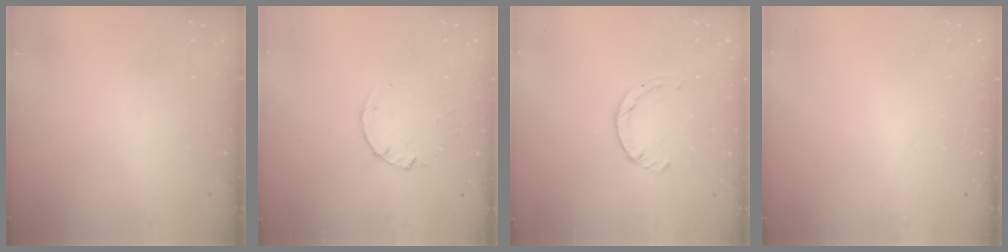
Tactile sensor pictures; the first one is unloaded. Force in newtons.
{"total": 1.0, "press": 0.9, "slide": 0.3}
{"total": 1.7, "press": 1.7, "slide": 0.2}
{"total": 2.6, "press": 2.6, "slide": 0.2}